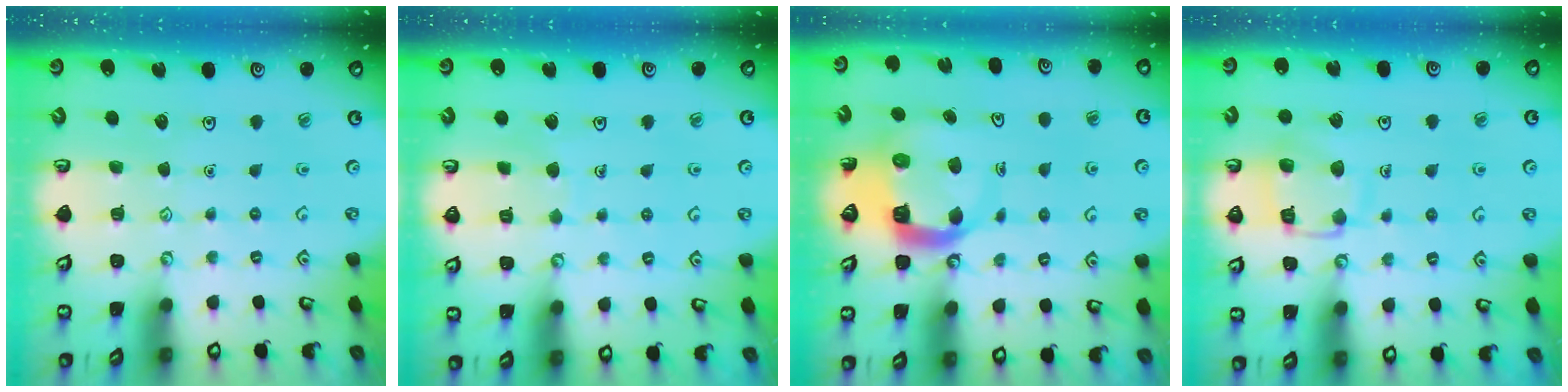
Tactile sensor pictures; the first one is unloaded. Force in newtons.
{"total": 3.4, "press": 3.4, "slide": 0.3}
{"total": 9.0, "press": 8.9, "slide": 1.1}
{"total": 12.2, "press": 12.1, "slide": 1.2}